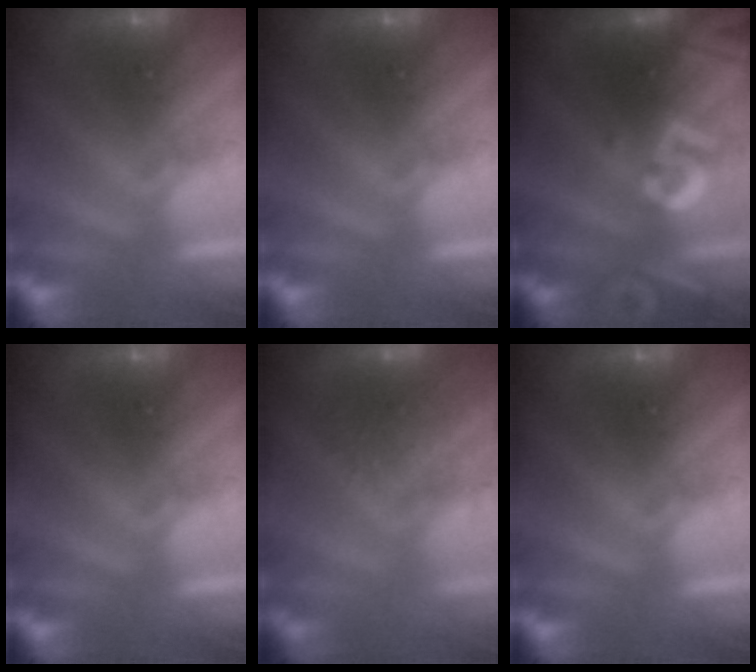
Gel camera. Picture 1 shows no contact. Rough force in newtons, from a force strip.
{"total": 0.0}
{"total": 2.9}
{"total": 0.0}
{"total": 4.6}
{"total": 0.0}